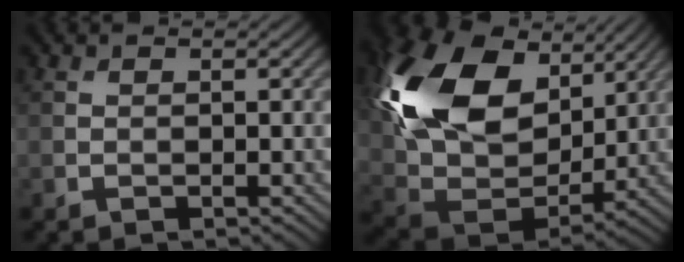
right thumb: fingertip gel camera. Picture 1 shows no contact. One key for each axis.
{"total": 18.3, "fx": 6.7, "fy": 12.2, "fz": 11.9, "tx": -0.284, "ty": 0.014, "tz": 0.133}